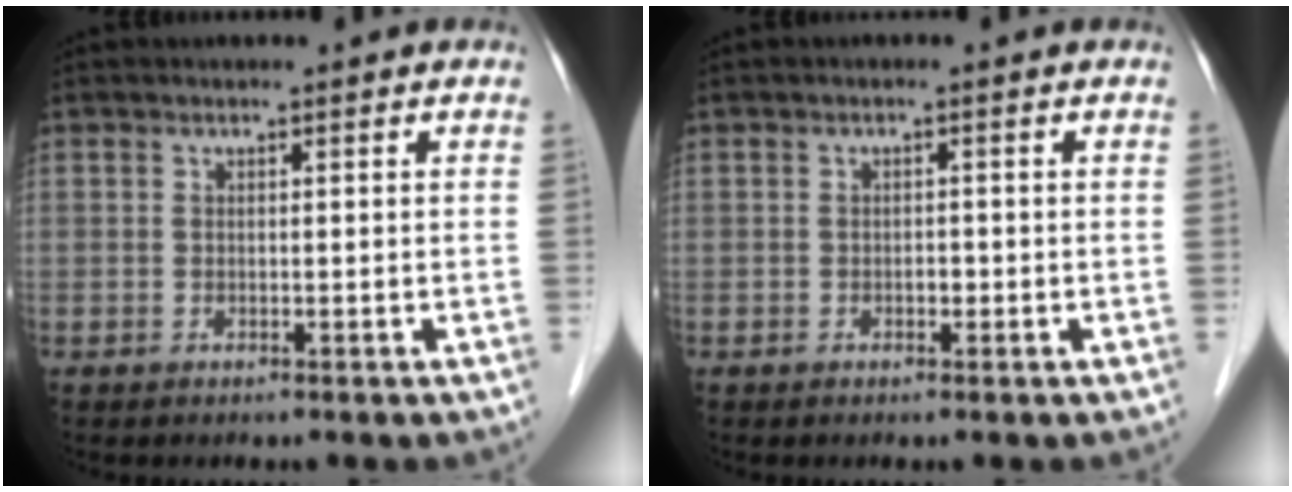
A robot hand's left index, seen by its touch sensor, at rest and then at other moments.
{"total": 0.9, "force": [-0.4, 0.5, 0.7], "torque": [-0.010, 0.002, -0.006]}